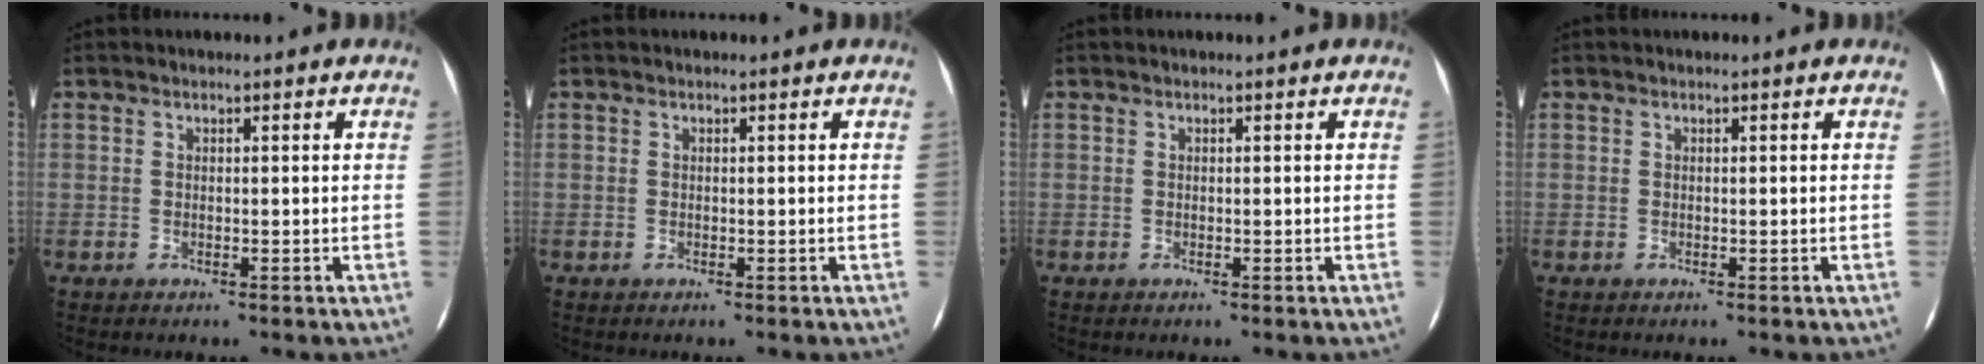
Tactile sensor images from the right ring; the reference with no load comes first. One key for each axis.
{"total": 0.0}
{"total": 0.0}
{"total": 0.0}